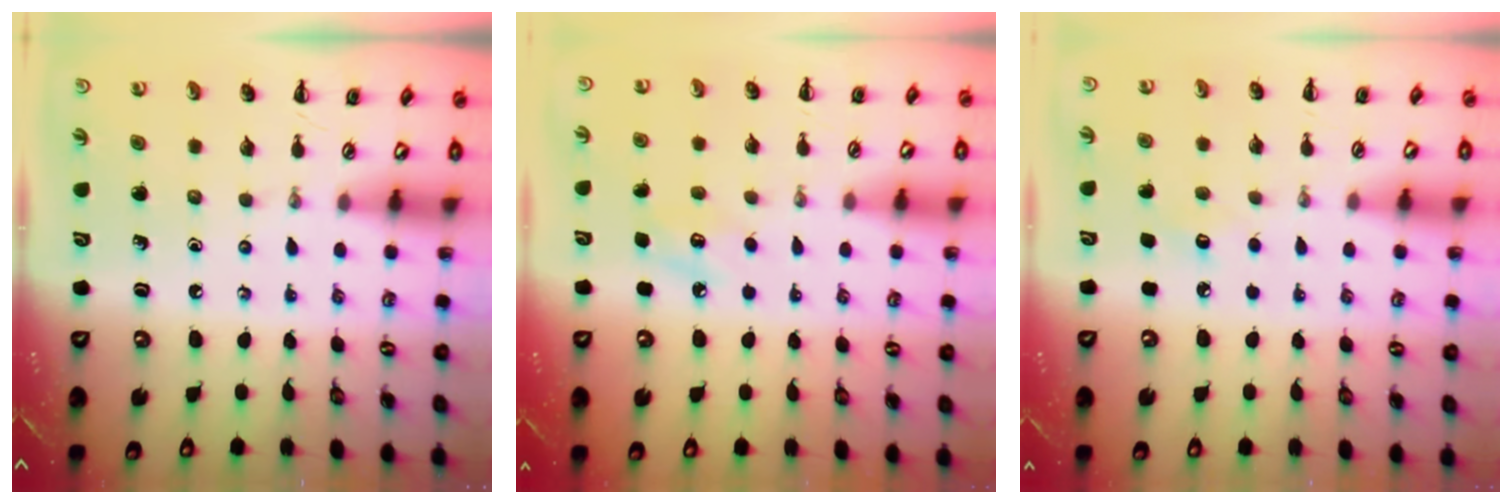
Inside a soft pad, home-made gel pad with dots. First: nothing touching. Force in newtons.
{"total": 7.6, "press": 7.3, "slide": 2.2}
{"total": 5.2, "press": 5.0, "slide": 1.3}